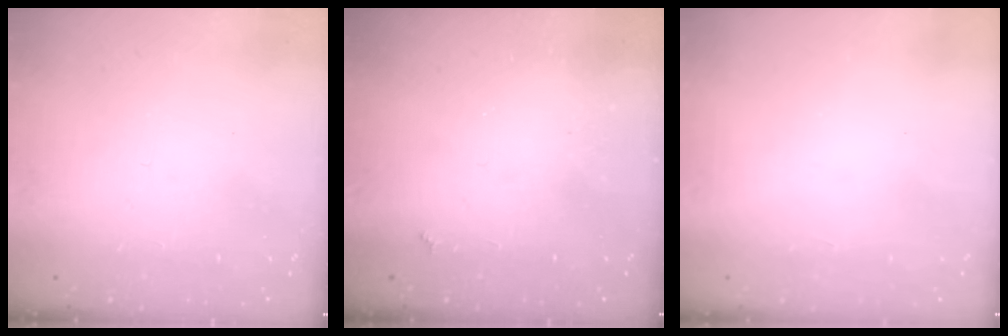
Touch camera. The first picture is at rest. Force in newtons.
{"total": 2.5, "press": 2.5, "slide": 0.4}
{"total": 1.2, "press": 1.1, "slide": 0.5}